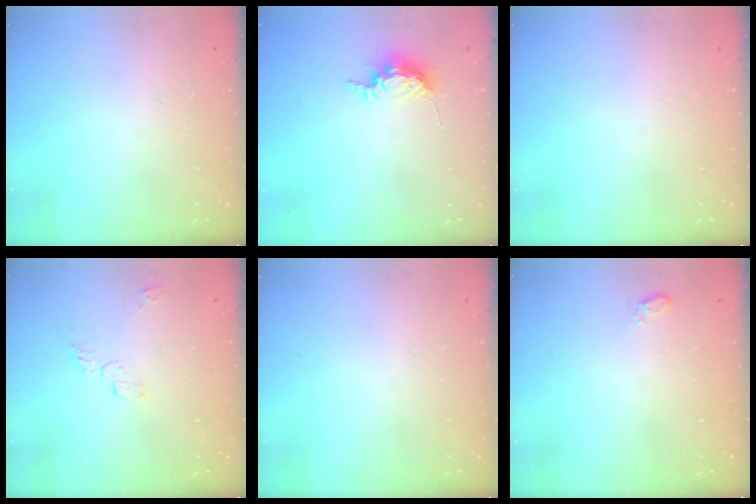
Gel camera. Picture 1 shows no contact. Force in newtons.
{"total": 7.2, "press": 7.1, "slide": 0.5}
{"total": 0.0}
{"total": 3.6, "press": 3.6, "slide": 0.0}
{"total": 0.0}
{"total": 4.5, "press": 4.3, "slide": 1.4}